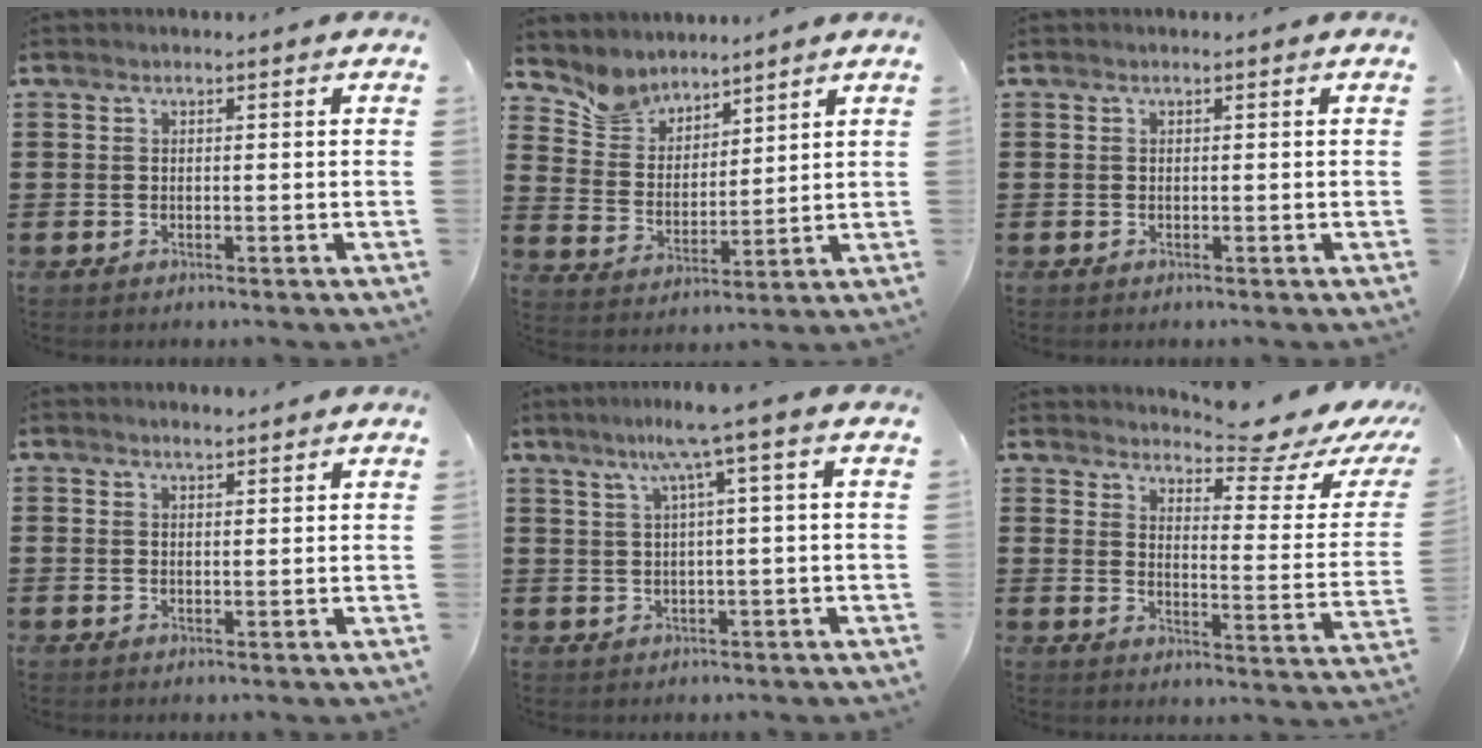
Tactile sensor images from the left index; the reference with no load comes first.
{"total": 6.3, "force": [5.6, 2.9, 0.0], "torque": [-0.038, -0.026, 0.106]}
{"total": 0.0}
{"total": 1.4, "force": [1.3, 0.1, 0.5], "torque": [-0.011, 0.001, 0.025]}
{"total": 6.3, "force": [2.5, -0.4, 5.8], "torque": [-0.116, 0.004, 0.039]}
{"total": 7.1, "force": [6.4, 0.4, 3.0], "torque": [-0.049, -0.053, 0.103]}